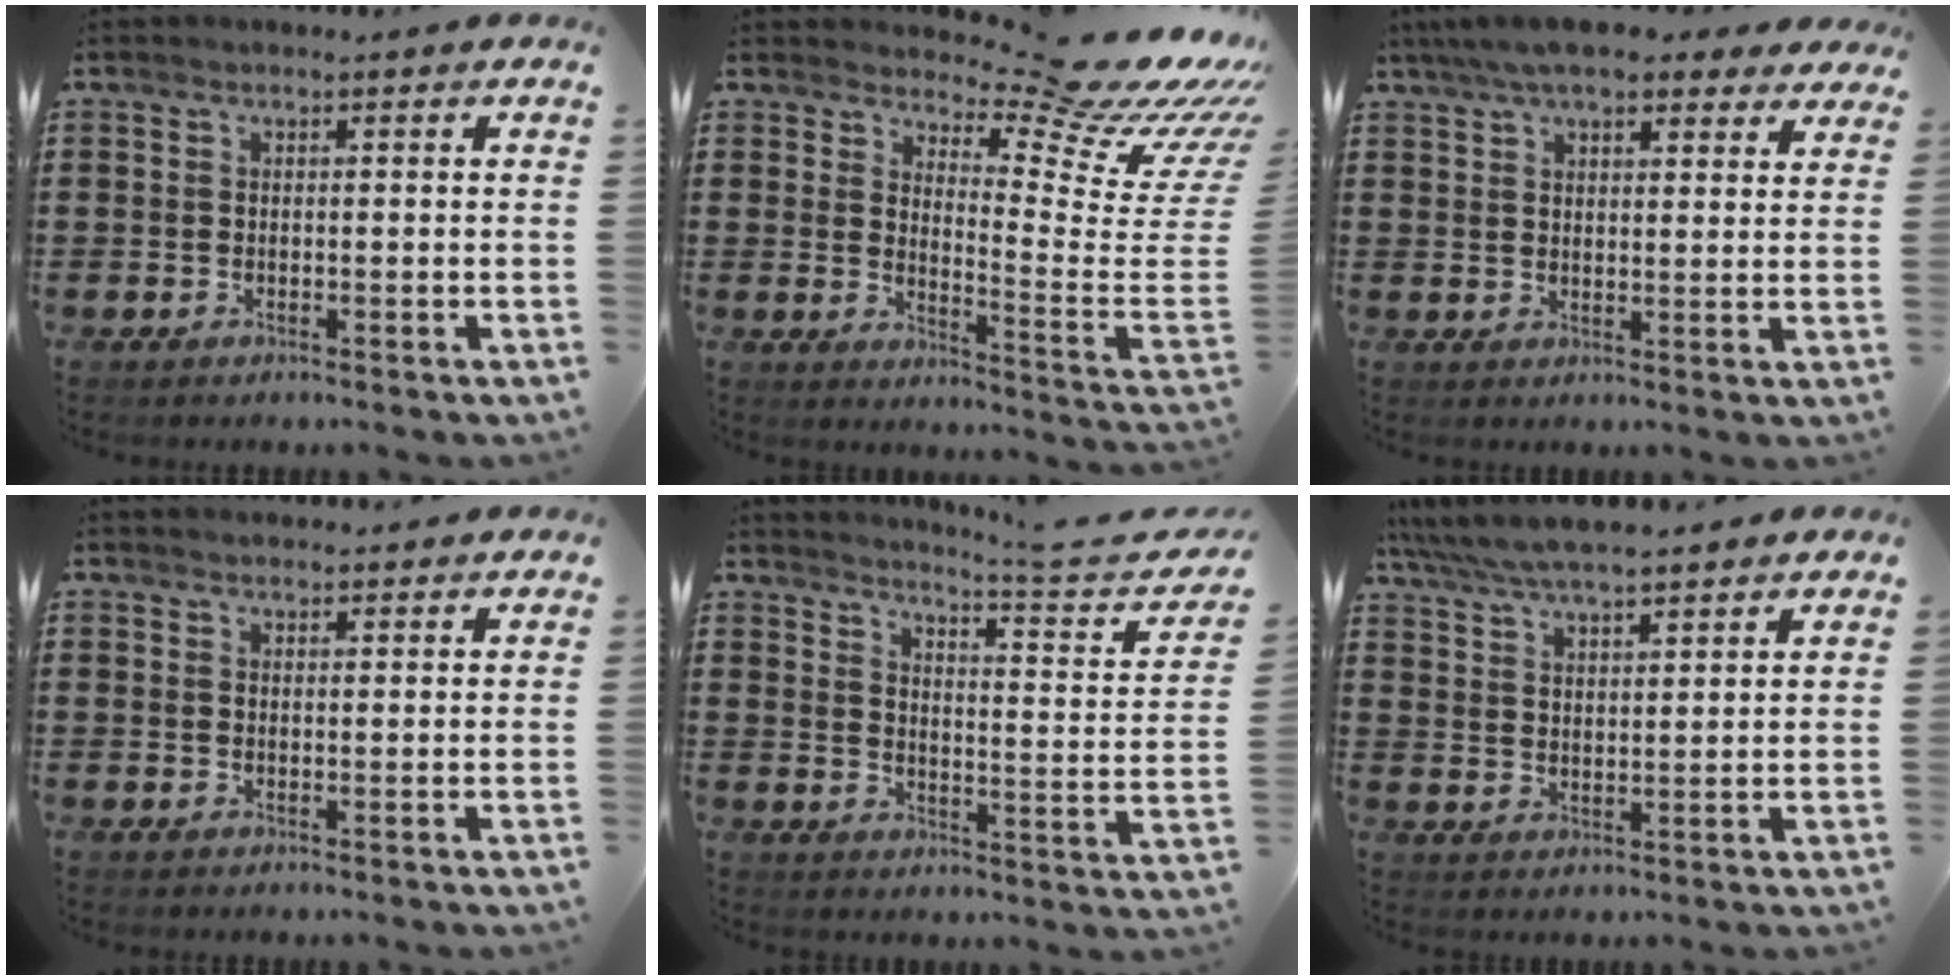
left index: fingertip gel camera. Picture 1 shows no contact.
{"total": 12.3, "force": [10.3, 1.3, 6.6], "torque": [-0.102, -0.092, 0.165]}
{"total": 7.6, "force": [6.3, 1.7, 3.9], "torque": [-0.084, -0.008, 0.115]}
{"total": 1.5, "force": [1.5, 0.2, -0.1], "torque": [-0.002, 0.002, 0.029]}
{"total": 4.7, "force": [4.0, -0.9, 2.3], "torque": [-0.042, -0.041, 0.053]}
{"total": 5.5, "force": [5.2, 0.5, 1.8], "torque": [-0.055, -0.020, 0.092]}